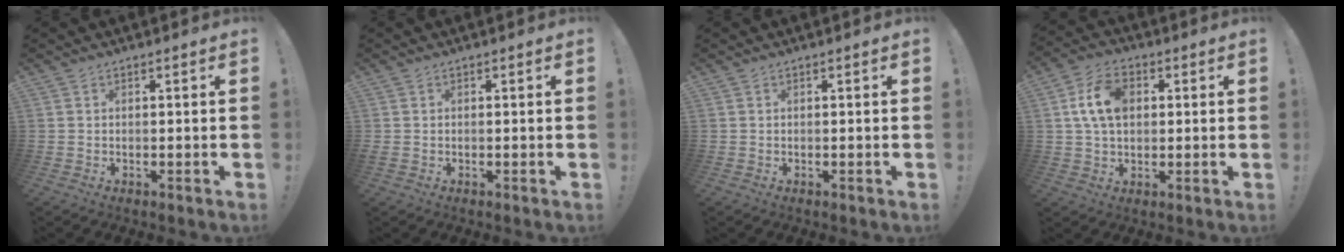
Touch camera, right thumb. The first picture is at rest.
{"total": 0.7, "force": [0.2, -0.2, 0.7], "torque": [-0.013, -0.001, 0.002]}
{"total": 0.0}
{"total": 11.5, "force": [2.2, 7.8, 8.2], "torque": [-0.156, 0.017, 0.045]}